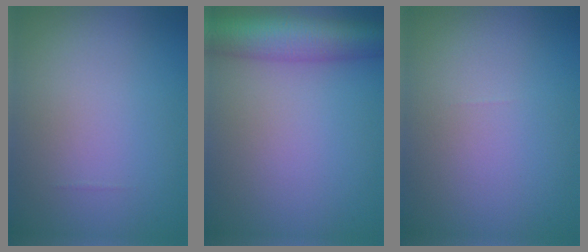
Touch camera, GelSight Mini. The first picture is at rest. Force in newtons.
{"total": 7.5, "press": 7.5, "slide": 0.2}
{"total": 0.0}